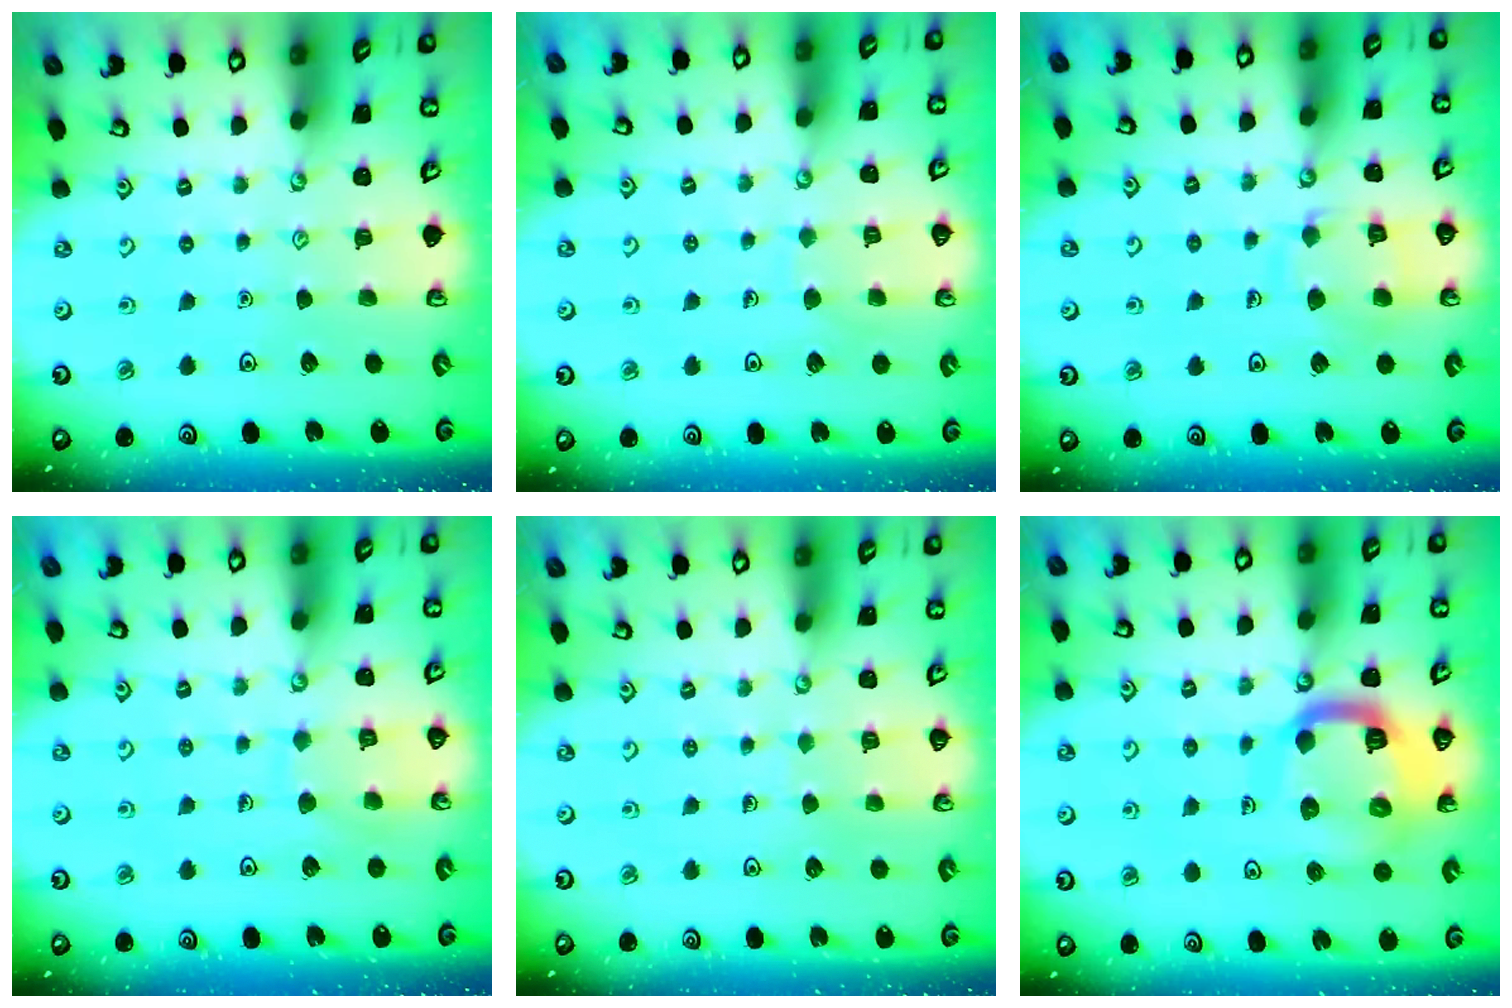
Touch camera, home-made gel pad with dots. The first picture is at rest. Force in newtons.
{"total": 5.1, "press": 5.1, "slide": 0.3}
{"total": 10.3, "press": 10.2, "slide": 0.7}
{"total": 8.1, "press": 8.1, "slide": 0.7}
{"total": 3.1, "press": 3.1, "slide": 0.2}
{"total": 15.6, "press": 15.5, "slide": 1.8}